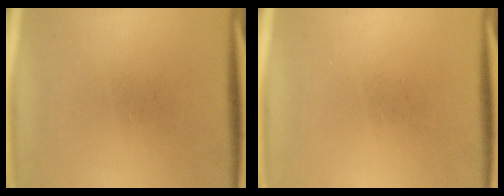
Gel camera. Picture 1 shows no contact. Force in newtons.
{"total": 0.0}